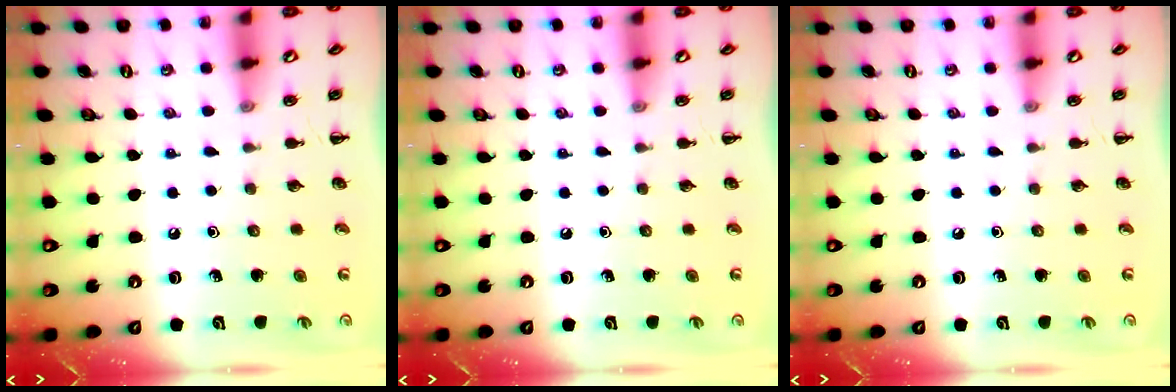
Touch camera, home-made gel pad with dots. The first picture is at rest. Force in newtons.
{"total": 0.0}
{"total": 0.0}